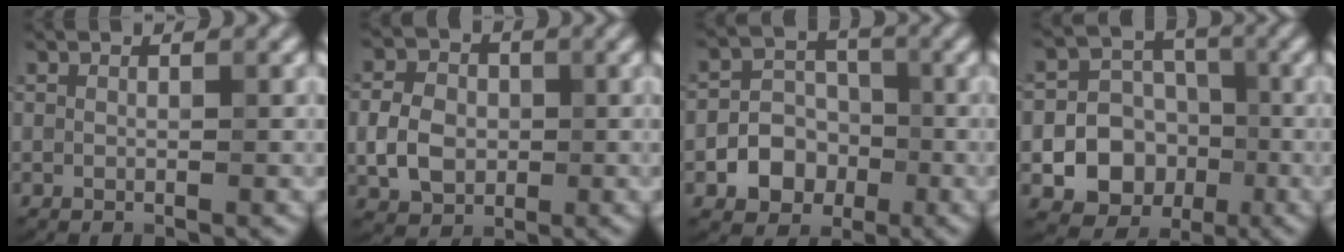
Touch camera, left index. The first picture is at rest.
{"total": 4.2, "force": [-0.5, 3.3, 2.6], "torque": [-0.053, 0.006, -0.011]}
{"total": 5.3, "force": [-1.9, 4.4, 2.1], "torque": [-0.005, 0.010, -0.053]}
{"total": 12.1, "force": [-3.1, 11.1, 3.7], "torque": [-0.069, -0.017, -0.055]}